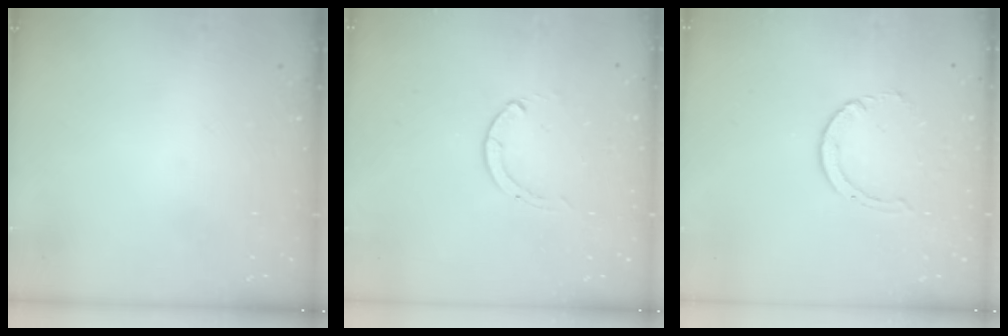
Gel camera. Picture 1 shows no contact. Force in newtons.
{"total": 0.0}
{"total": 2.9, "press": 2.9, "slide": 0.4}